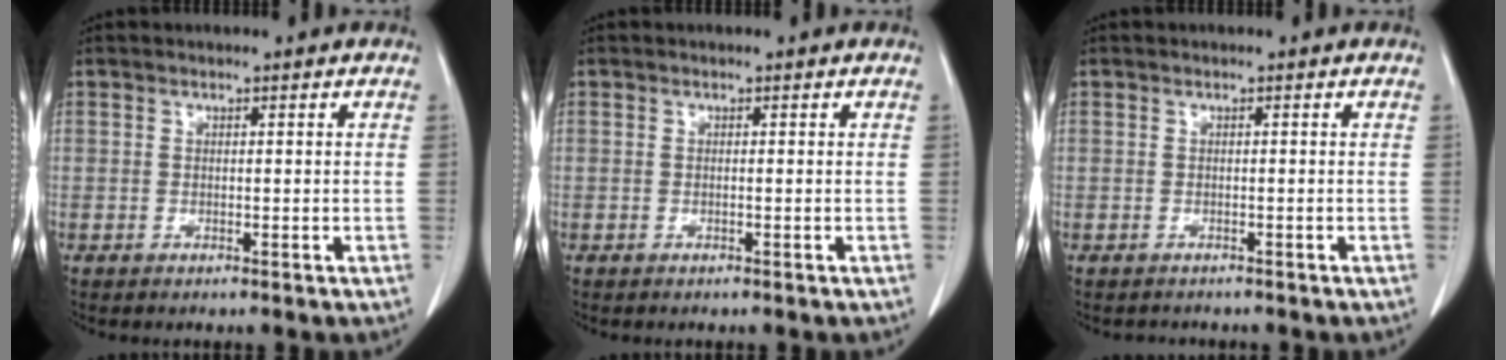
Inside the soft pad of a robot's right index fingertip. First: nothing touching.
{"total": 0.0}
{"total": 1.0, "force": [-0.9, 0.4, -0.1], "torque": [-0.005, -0.001, -0.013]}